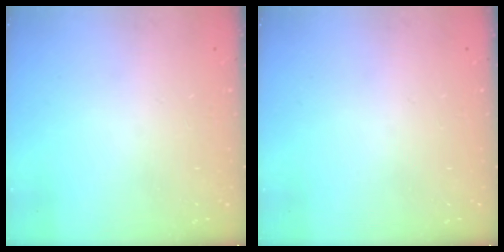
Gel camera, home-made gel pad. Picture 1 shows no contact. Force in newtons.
{"total": 0.0}